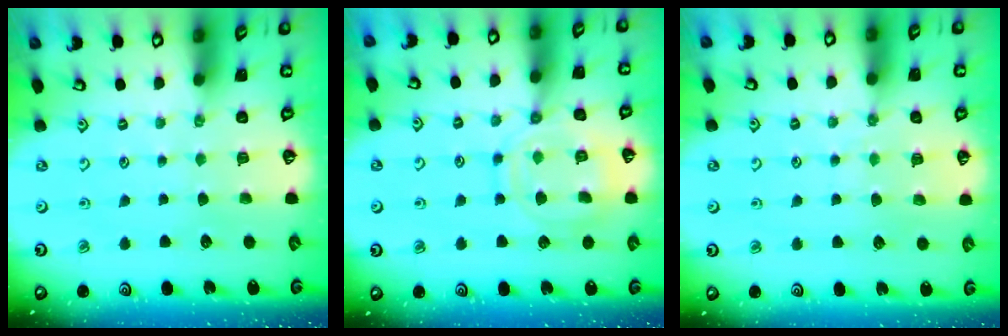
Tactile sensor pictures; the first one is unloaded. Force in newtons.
{"total": 13.4, "press": 13.4, "slide": 1.2}
{"total": 7.4, "press": 7.3, "slide": 0.8}